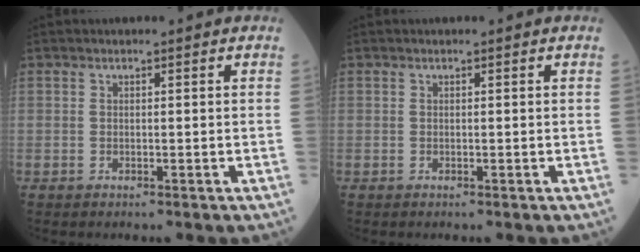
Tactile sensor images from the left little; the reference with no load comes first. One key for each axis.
{"total": 0.0}